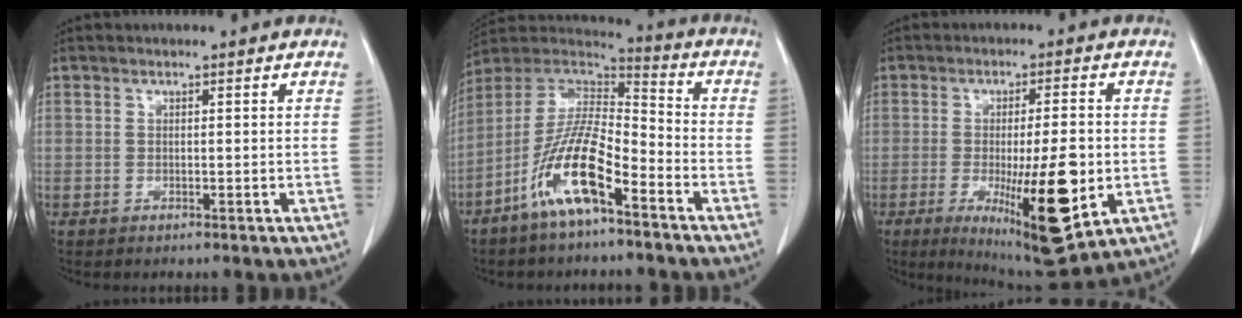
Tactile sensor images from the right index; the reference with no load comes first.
{"total": 13.5, "force": [-7.2, 2.8, 11.0], "torque": [-0.210, -0.002, -0.134]}
{"total": 15.4, "force": [-3.9, 2.7, 14.6], "torque": [-0.234, -0.026, -0.046]}